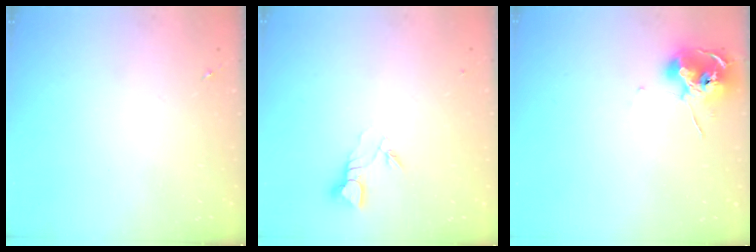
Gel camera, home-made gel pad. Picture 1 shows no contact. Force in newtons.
{"total": 3.8, "press": 3.8, "slide": 0.3}
{"total": 10.5, "press": 10.4, "slide": 1.0}